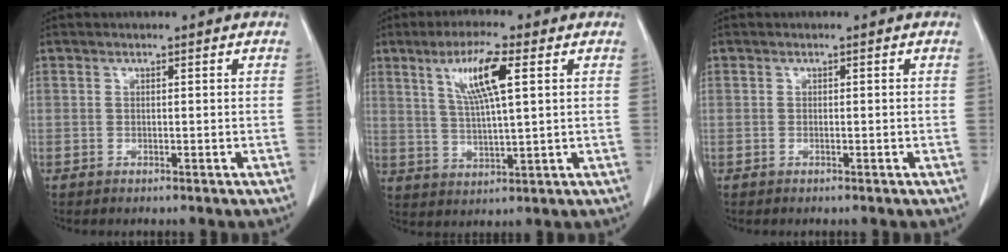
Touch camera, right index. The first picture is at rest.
{"total": 8.6, "force": [3.4, 0.7, 7.8], "torque": [-0.150, 0.004, 0.064]}
{"total": 0.0}